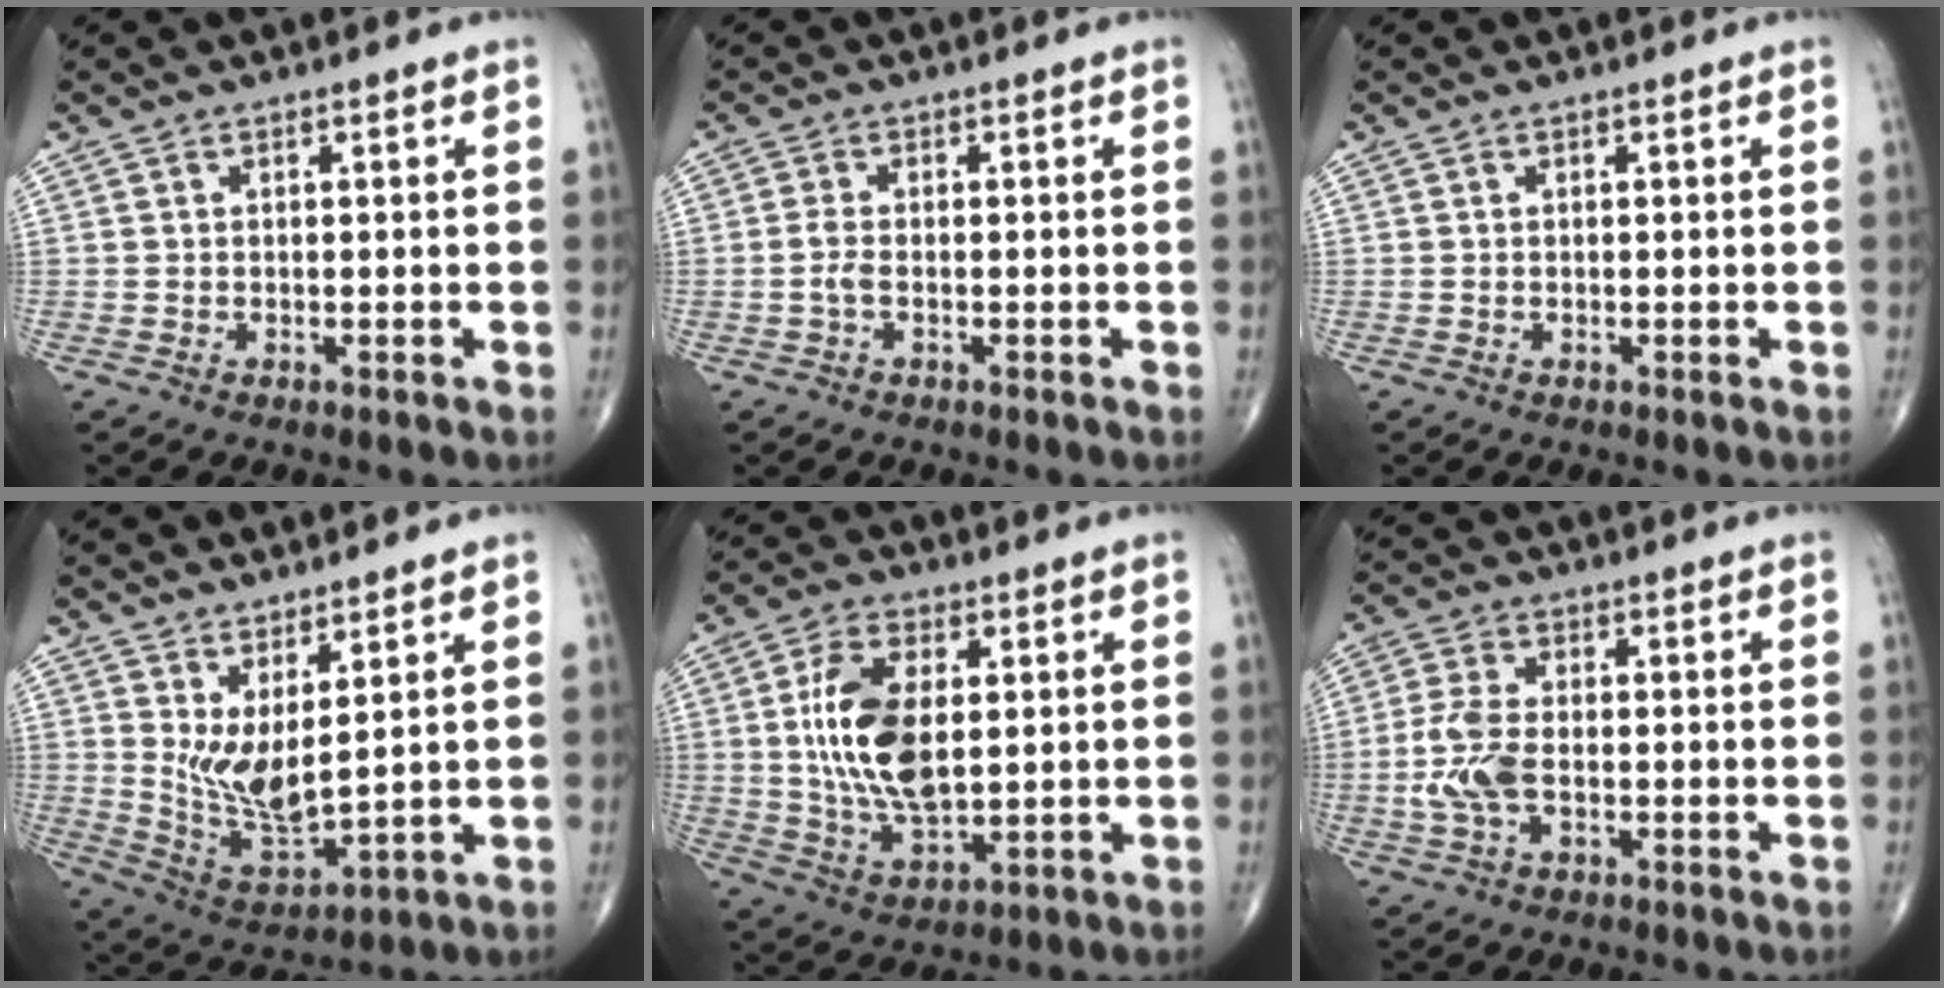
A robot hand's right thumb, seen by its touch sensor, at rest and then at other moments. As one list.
[{"total": 1.9, "force": [-0.5, 0.8, 1.6], "torque": [-0.039, 0.003, -0.014]}, {"total": 0.0}, {"total": 9.2, "force": [3.3, 2.9, 8.0], "torque": [-0.156, -0.049, 0.078]}, {"total": 13.9, "force": [1.8, 7.3, 11.7], "torque": [-0.222, -0.009, 0.038]}, {"total": 7.1, "force": [-1.4, 3.6, 6.0], "torque": [-0.146, 0.011, -0.030]}]